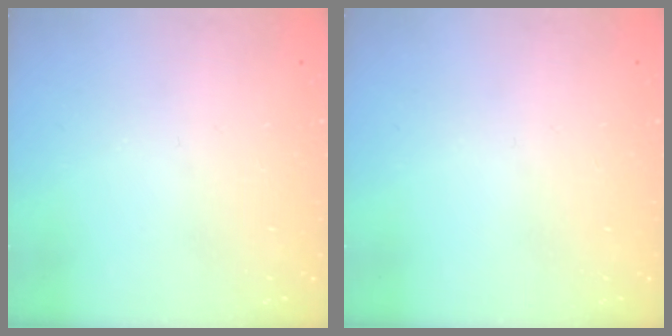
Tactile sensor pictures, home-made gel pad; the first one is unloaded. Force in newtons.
{"total": 0.0}